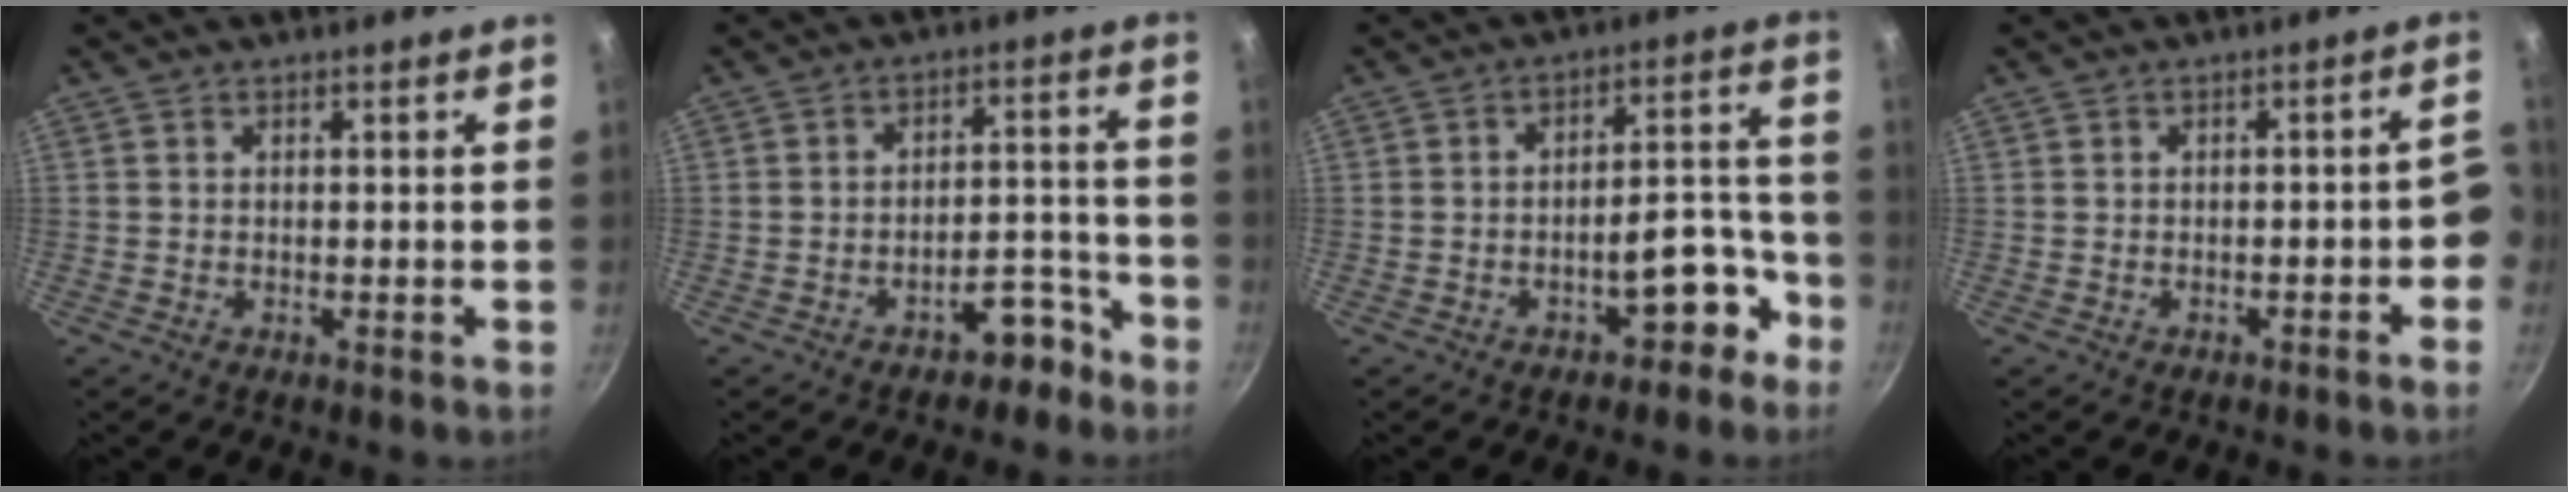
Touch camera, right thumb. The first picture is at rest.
{"total": 6.6, "force": [-4.5, 3.3, 3.4], "torque": [-0.008, 0.067, -0.047]}
{"total": 8.9, "force": [-4.8, 4.5, 6.0], "torque": [-0.033, 0.071, -0.052]}
{"total": 4.3, "force": [-1.6, 1.8, 3.6], "torque": [-0.019, 0.037, -0.016]}